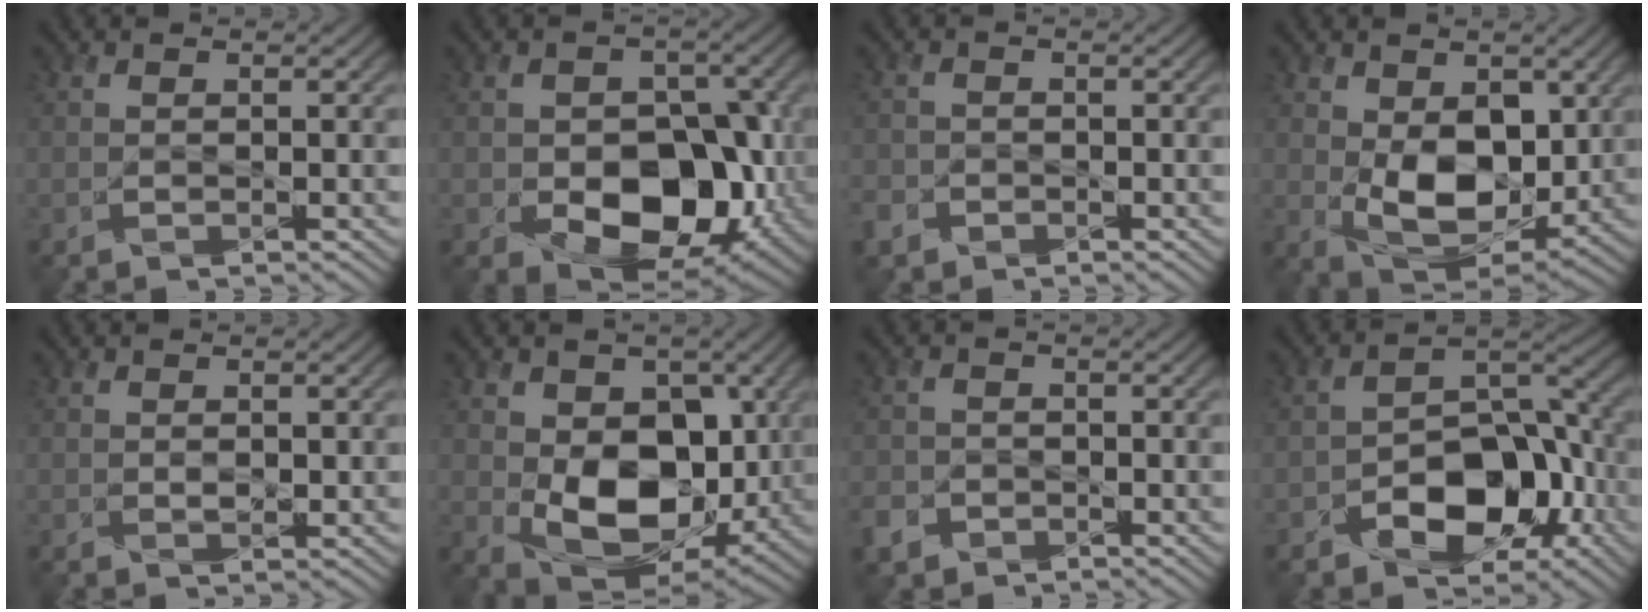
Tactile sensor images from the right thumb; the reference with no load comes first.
{"total": 11.8, "force": [-3.2, 7.9, 8.2], "torque": [-0.116, -0.017, -0.047]}
{"total": 2.3, "force": [-1.5, 1.7, 0.5], "torque": [-0.018, -0.004, -0.039]}
{"total": 10.3, "force": [0.8, 6.7, 7.8], "torque": [-0.154, -0.015, 0.019]}
{"total": 0.9, "force": [0.3, 0.6, 0.7], "torque": [-0.014, -0.002, 0.007]}
{"total": 12.3, "force": [-0.1, 8.5, 8.8], "torque": [-0.163, -0.022, 0.002]}
{"total": 2.9, "force": [-1.8, 2.1, 0.8], "torque": [-0.028, -0.005, -0.043]}
{"total": 10.0, "force": [-4.1, 6.3, 6.7], "torque": [-0.097, -0.002, -0.075]}